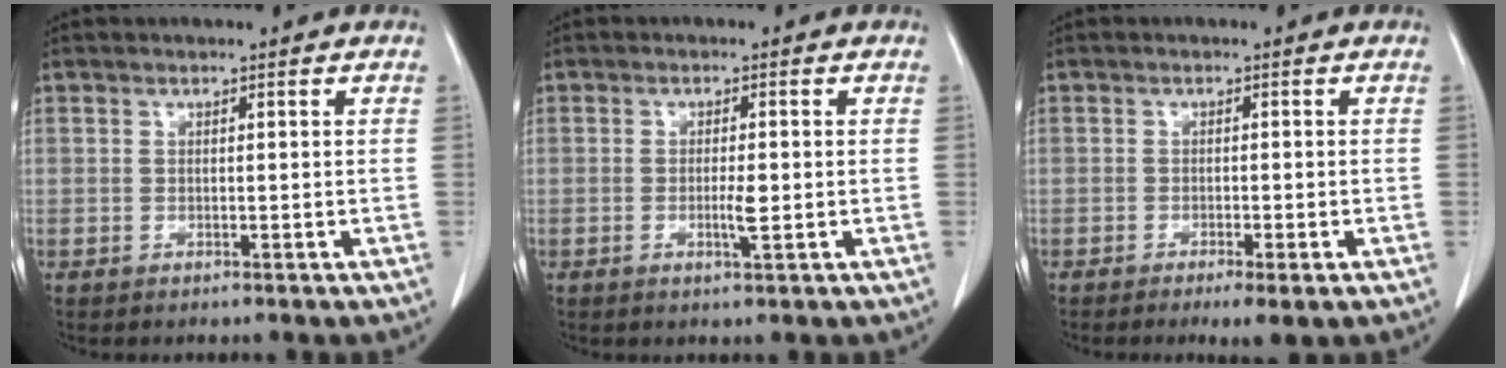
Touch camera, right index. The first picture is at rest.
{"total": 2.7, "force": [-0.6, 0.3, 2.6], "torque": [-0.049, -0.001, -0.008]}
{"total": 3.2, "force": [-1.8, 0.5, 2.7], "torque": [-0.039, -0.007, -0.024]}